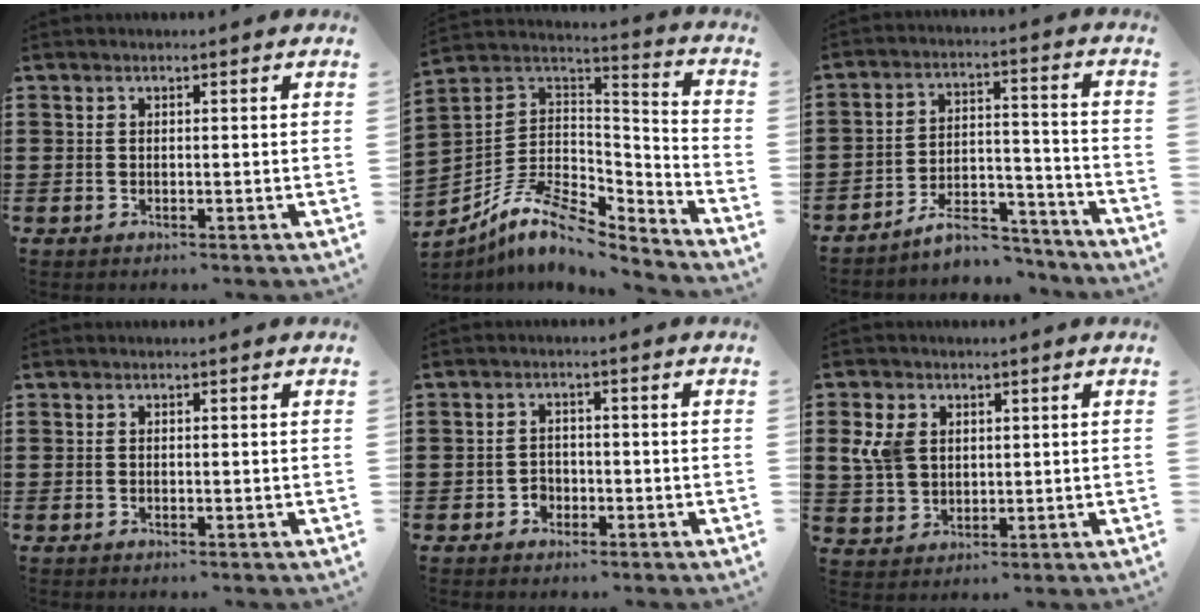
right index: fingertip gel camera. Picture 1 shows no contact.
{"total": 9.5, "force": [-7.1, 3.7, 5.2], "torque": [-0.120, 0.005, -0.145]}
{"total": 7.5, "force": [-6.8, 2.1, 2.5], "torque": [-0.039, 0.023, -0.128]}
{"total": 0.0}
{"total": 2.2, "force": [-1.2, 1.8, 0.6], "torque": [-0.019, 0.001, -0.027]}
{"total": 6.0, "force": [1.5, 4.7, 3.4], "torque": [-0.103, 0.011, 0.023]}